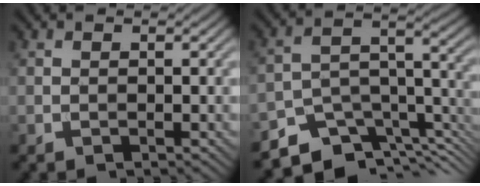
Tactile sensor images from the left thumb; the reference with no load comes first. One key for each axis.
{"total": 10.3, "fx": -8.7, "fy": 3.9, "fz": 4.1, "tx": -0.085, "ty": -0.012, "tz": -0.144}